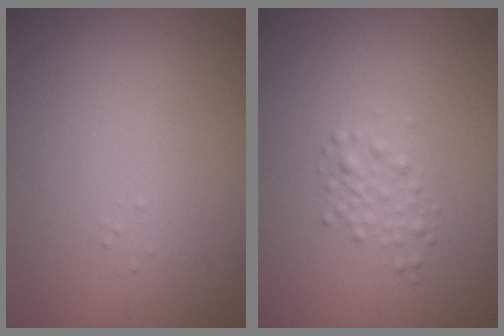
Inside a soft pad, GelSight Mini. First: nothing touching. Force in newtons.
{"total": 1.5, "press": 1.5, "slide": 0.0}